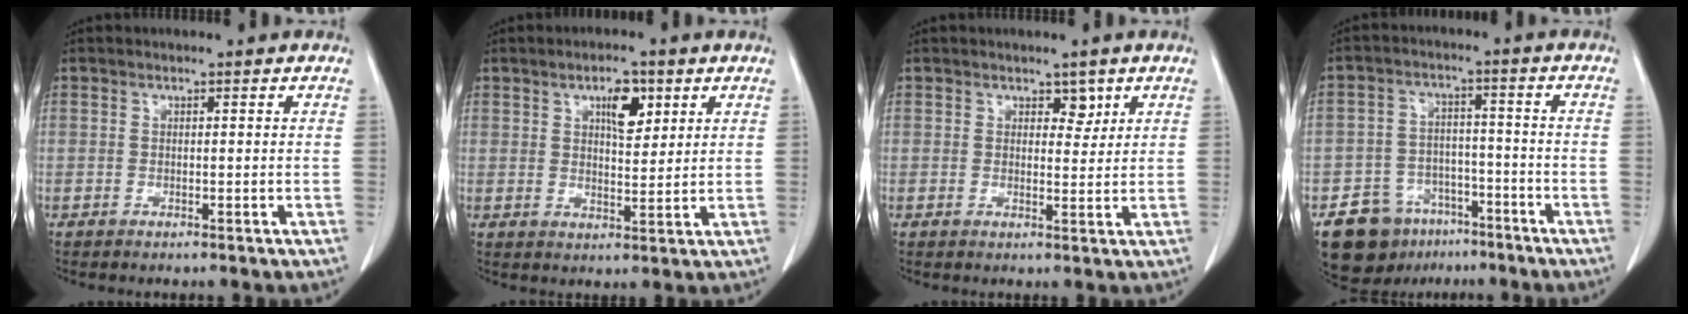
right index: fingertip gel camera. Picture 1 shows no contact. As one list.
[{"total": 5.3, "force": [2.6, 2.2, 4.1], "torque": [-0.071, 0.000, 0.042]}, {"total": 2.4, "force": [1.4, 1.4, 1.2], "torque": [-0.012, -0.005, 0.021]}, {"total": 10.0, "force": [-6.4, 7.1, 3.0], "torque": [-0.048, 0.021, -0.096]}]